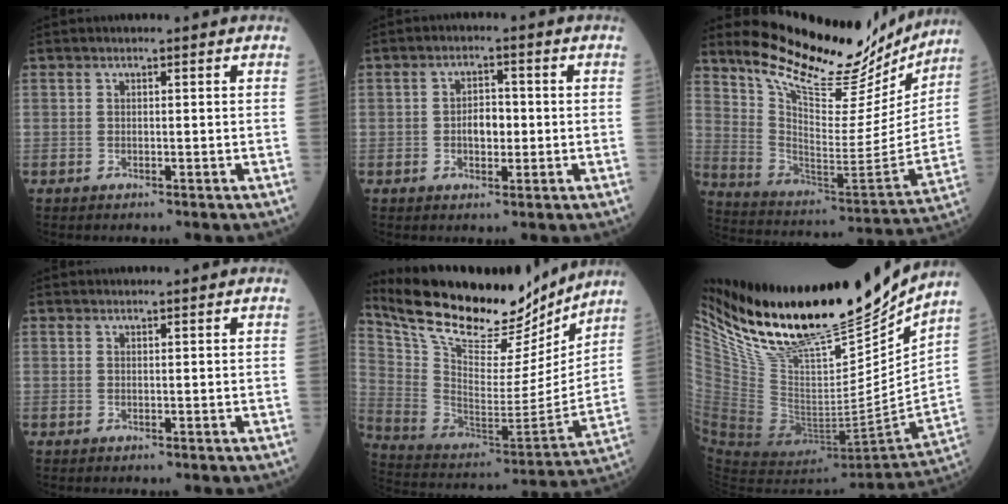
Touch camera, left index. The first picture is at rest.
{"total": 3.7, "force": [-0.6, 2.1, 2.9], "torque": [-0.049, 0.005, -0.012]}
{"total": 23.4, "force": [20.6, 5.8, 9.5], "torque": [-0.159, -0.045, 0.306]}
{"total": 1.0, "force": [1.0, 0.1, 0.2], "torque": [-0.003, 0.008, 0.017]}
{"total": 25.5, "force": [22.1, 6.3, 11.2], "torque": [-0.207, -0.027, 0.347]}
{"total": 27.9, "force": [23.9, 6.0, 13.2], "torque": [-0.225, -0.039, 0.393]}